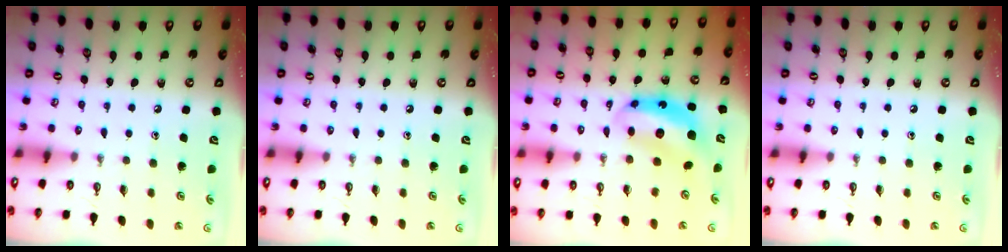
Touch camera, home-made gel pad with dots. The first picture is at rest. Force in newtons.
{"total": 0.0}
{"total": 7.4, "press": 7.4, "slide": 0.7}
{"total": 0.0}